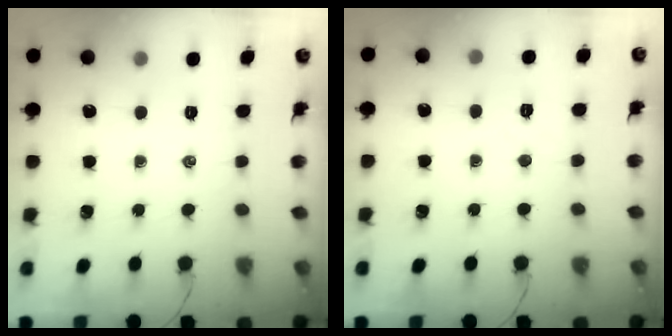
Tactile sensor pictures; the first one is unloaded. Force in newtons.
{"total": 3.6, "press": 3.5, "slide": 1.0}